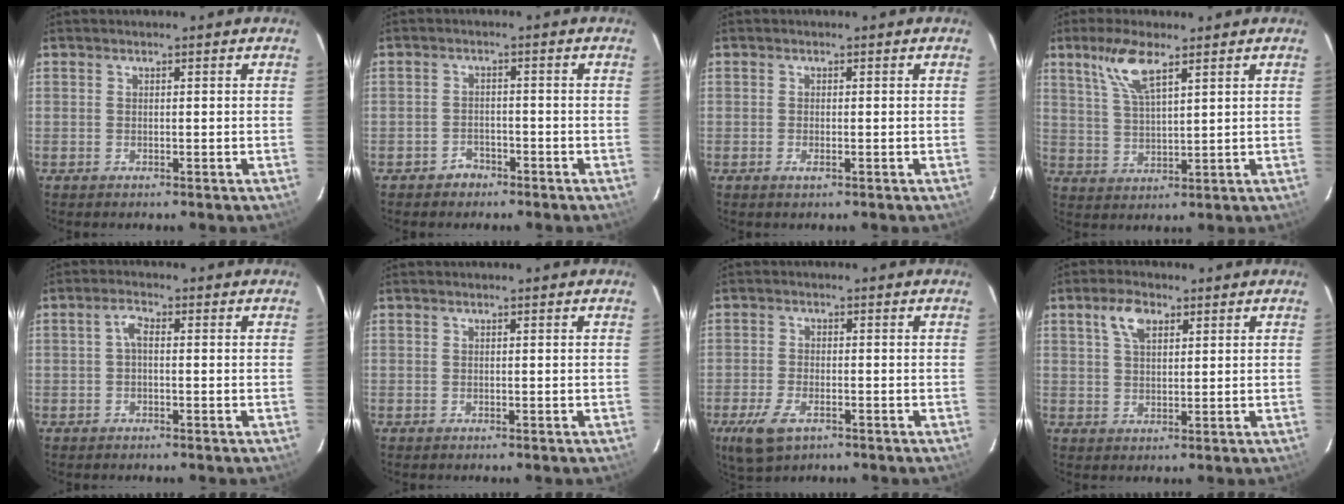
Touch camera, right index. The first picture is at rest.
{"total": 2.9, "force": [-2.2, 1.9, 0.4], "torque": [-0.011, 0.010, -0.030]}
{"total": 1.0, "force": [-0.4, 0.3, 0.8], "torque": [-0.018, -0.002, -0.006]}
{"total": 7.7, "force": [4.7, 2.1, 5.7], "torque": [-0.117, 0.007, 0.099]}
{"total": 2.1, "force": [-0.2, 0.9, 1.8], "torque": [-0.039, 0.010, -0.005]}
{"total": 0.0}
{"total": 6.8, "force": [-3.7, 3.2, 4.7], "torque": [-0.117, -0.014, -0.067]}
{"total": 5.0, "force": [2.5, 2.6, 3.4], "torque": [-0.064, 0.013, 0.046]}